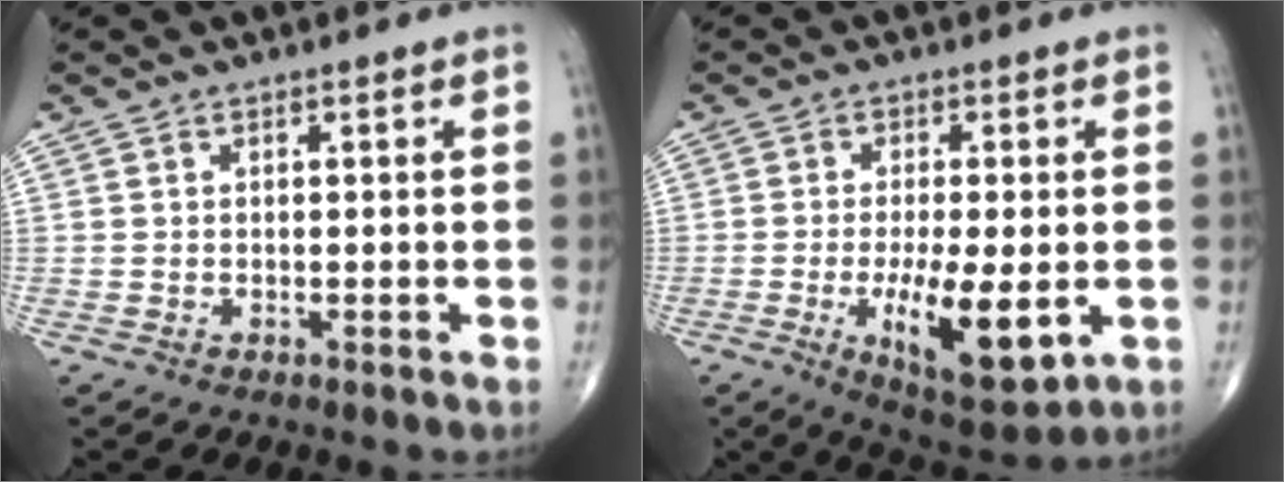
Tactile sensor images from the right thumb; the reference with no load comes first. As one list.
[{"total": 12.5, "force": [-2.9, 4.3, 11.4], "torque": [-0.180, -0.022, -0.037]}]